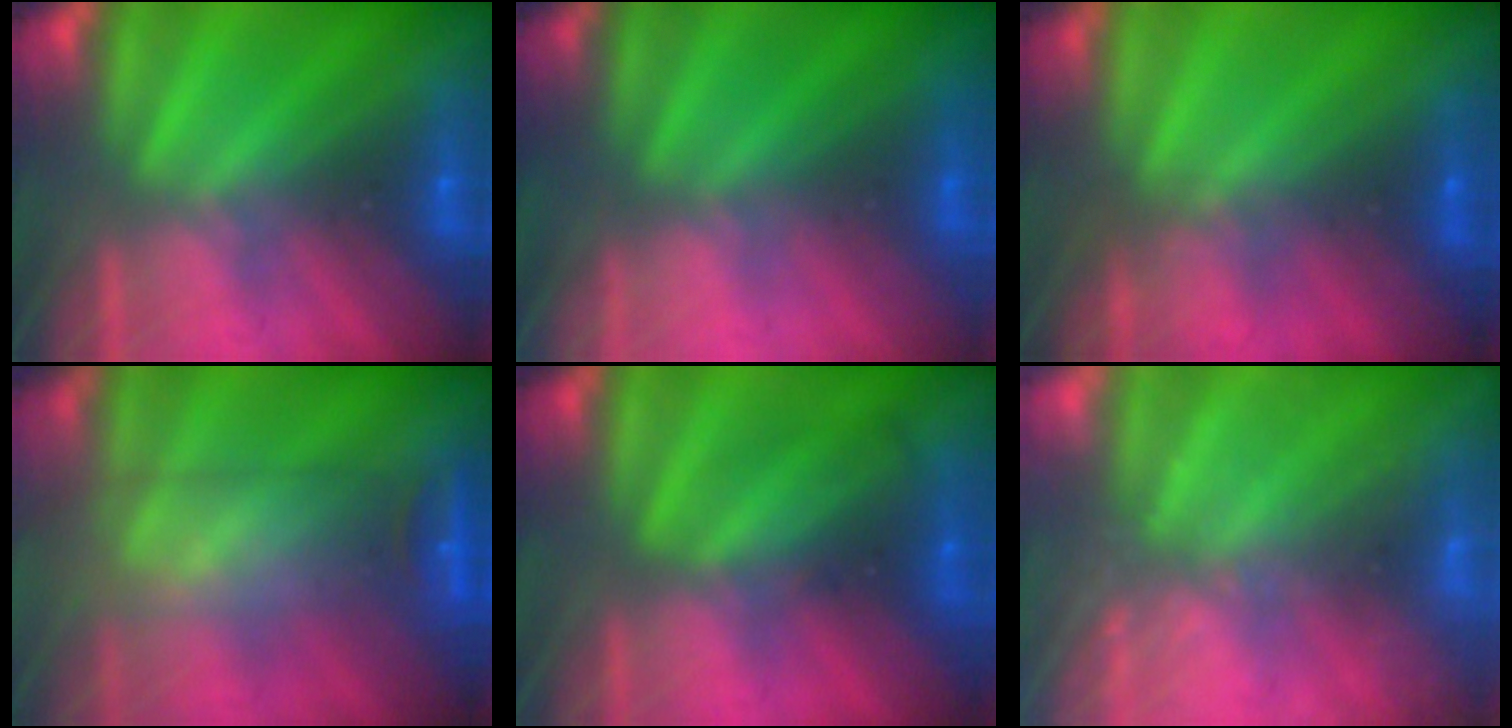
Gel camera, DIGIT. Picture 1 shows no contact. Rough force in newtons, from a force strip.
{"total": 2.4}
{"total": 10.7}
{"total": 5.7}
{"total": 2.4}
{"total": 2.5}